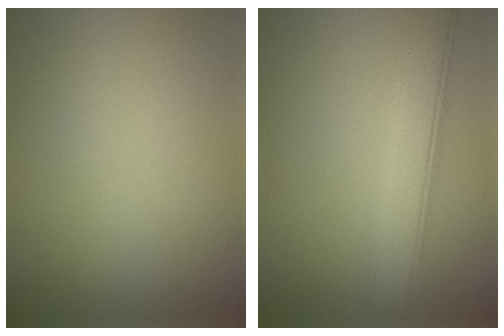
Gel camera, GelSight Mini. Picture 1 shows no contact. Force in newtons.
{"total": 5.2, "press": 5.2, "slide": 0.2}